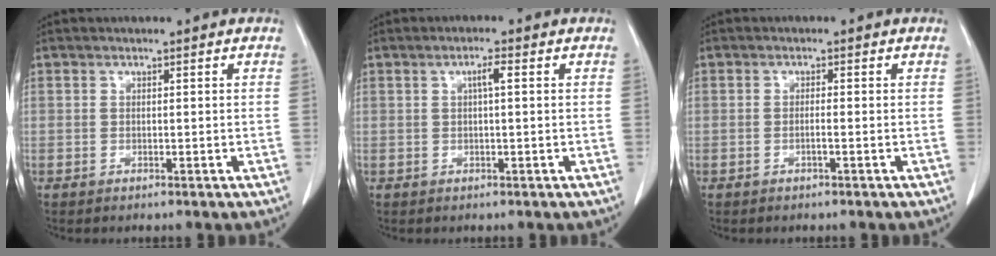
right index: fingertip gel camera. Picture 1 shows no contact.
{"total": 1.9, "force": [0.4, 0.1, 1.9], "torque": [-0.033, 0.005, 0.006]}
{"total": 1.1, "force": [-0.3, 0.0, 1.0], "torque": [-0.020, 0.000, -0.006]}